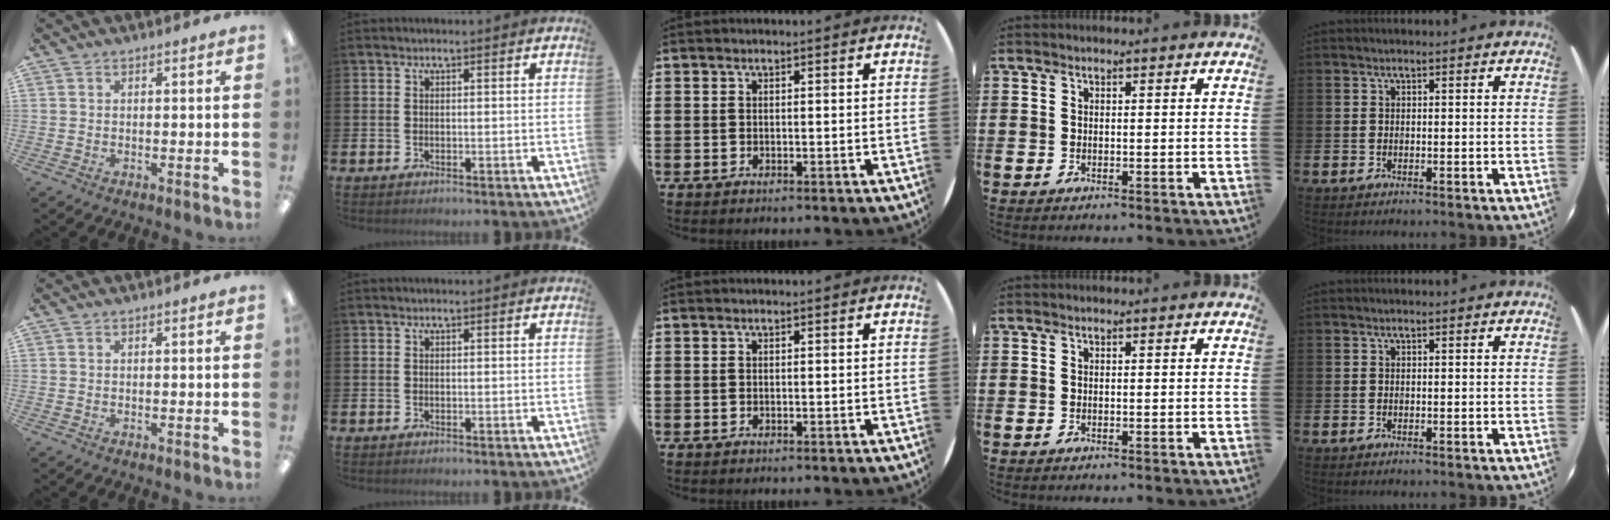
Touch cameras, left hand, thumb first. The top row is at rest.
{}